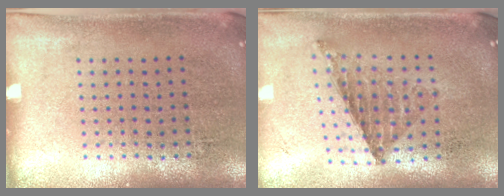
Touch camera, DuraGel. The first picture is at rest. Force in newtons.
{"total": 0.8, "press": 0.8, "slide": 0.0}